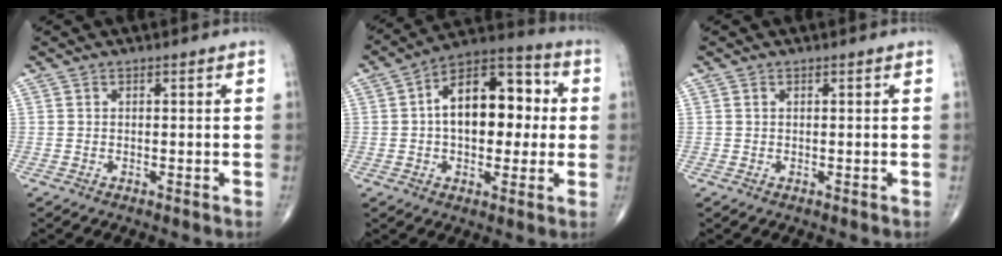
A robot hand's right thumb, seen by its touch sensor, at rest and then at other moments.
{"total": 17.1, "force": [1.7, 10.0, 13.8], "torque": [-0.172, 0.031, 0.016]}
{"total": 0.0}